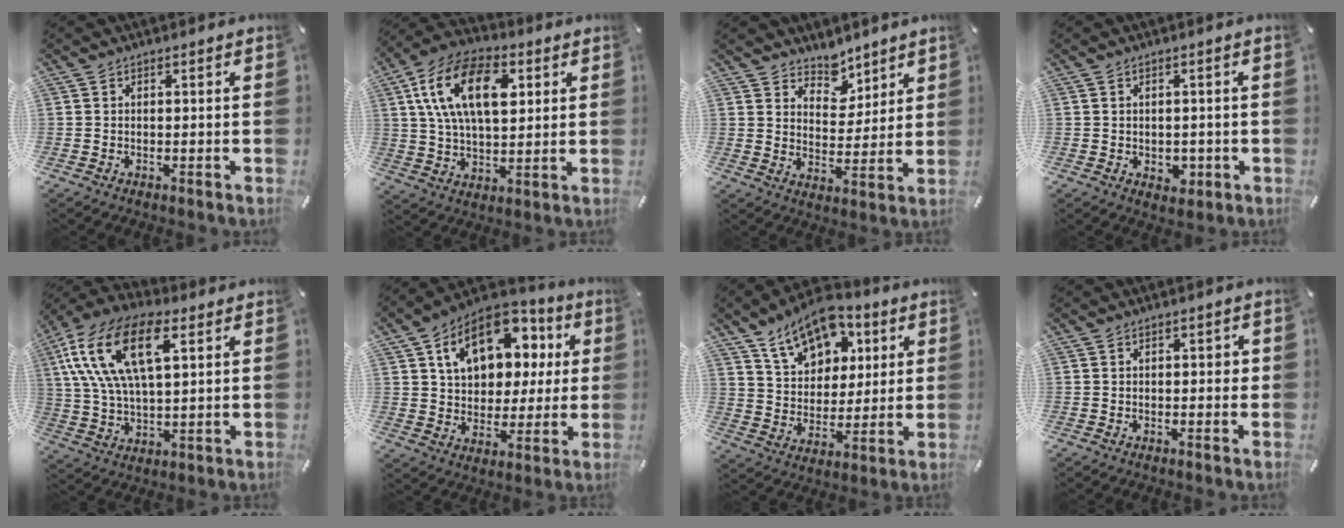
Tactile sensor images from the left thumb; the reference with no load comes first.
{"total": 17.4, "force": [5.3, 10.2, 13.0], "torque": [-0.264, 0.007, 0.088]}
{"total": 6.9, "force": [5.5, 4.3, 0.1], "torque": [-0.010, -0.046, 0.102]}
{"total": 3.3, "force": [-1.0, 2.4, 2.0], "torque": [-0.024, 0.001, -0.016]}
{"total": 18.2, "force": [7.7, 8.7, 14.0], "torque": [-0.318, -0.007, 0.130]}
{"total": 16.9, "force": [7.4, 11.8, 9.6], "torque": [-0.156, -0.024, 0.134]}
{"total": 13.8, "force": [8.7, 8.9, 6.0], "torque": [-0.100, -0.046, 0.161]}
{"total": 1.4, "force": [0.0, 0.8, 1.2], "torque": [-0.013, 0.002, -0.004]}